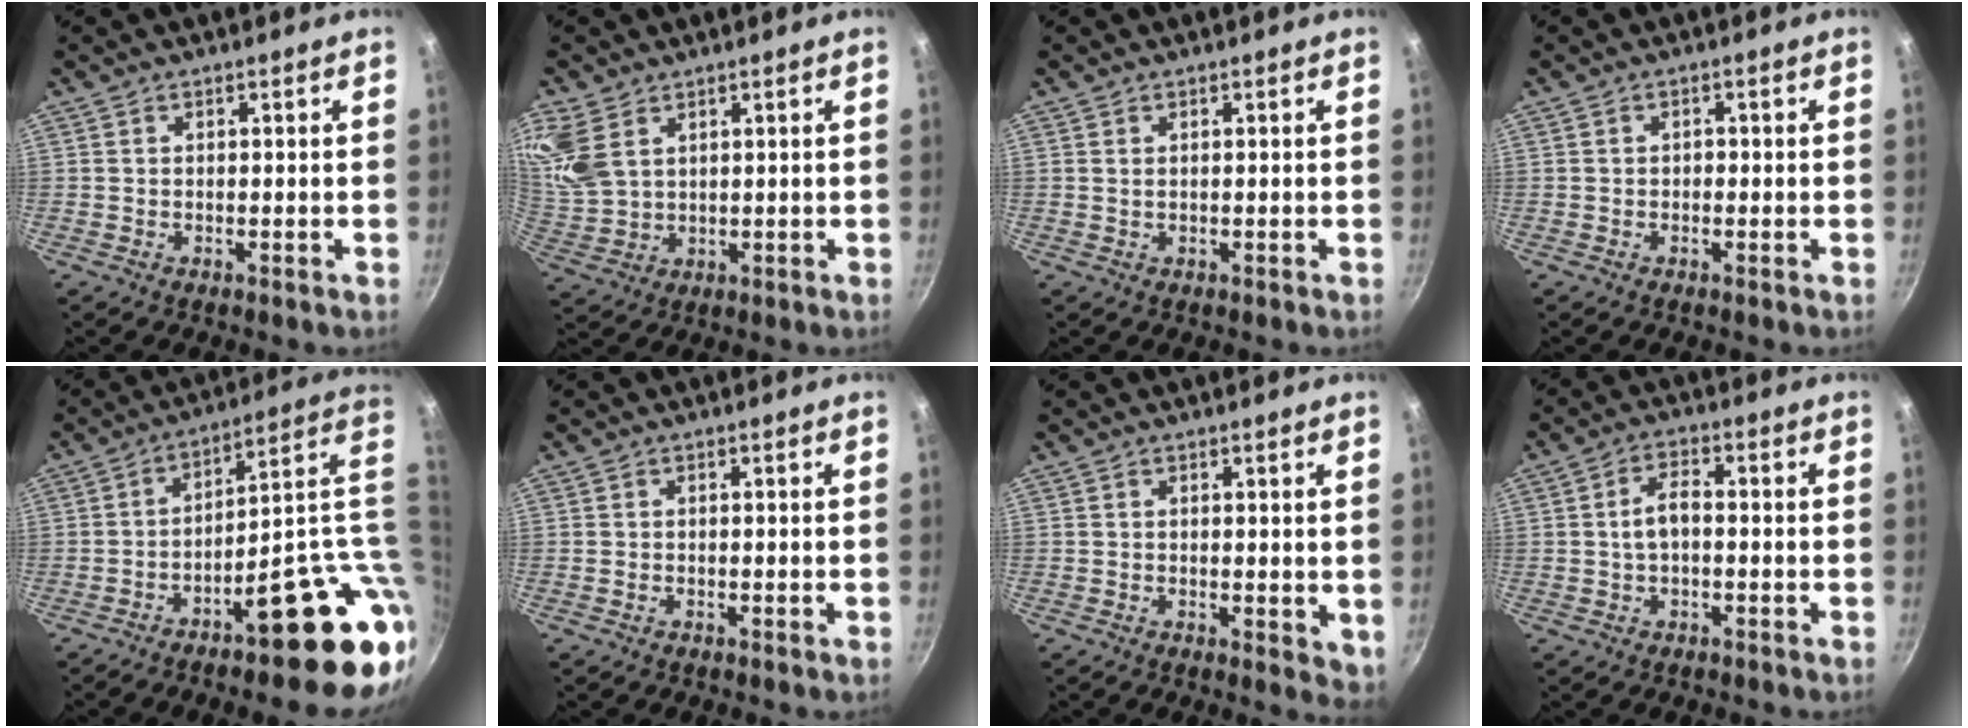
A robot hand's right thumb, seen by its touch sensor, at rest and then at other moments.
{"total": 10.1, "force": [5.2, 6.4, 5.8], "torque": [-0.119, -0.012, 0.114]}
{"total": 0.6, "force": [0.3, 0.3, 0.4], "torque": [-0.007, 0.001, 0.006]}
{"total": 1.0, "force": [-0.1, 0.8, 0.6], "torque": [-0.006, 0.005, -0.004]}
{"total": 22.3, "force": [-3.7, 7.5, 20.7], "torque": [-0.222, 0.015, -0.044]}
{"total": 0.0}
{"total": 3.8, "force": [0.7, 1.7, 3.3], "torque": [-0.036, -0.006, 0.009]}
{"total": 5.1, "force": [-0.3, 2.7, 4.3], "torque": [-0.076, 0.024, -0.009]}